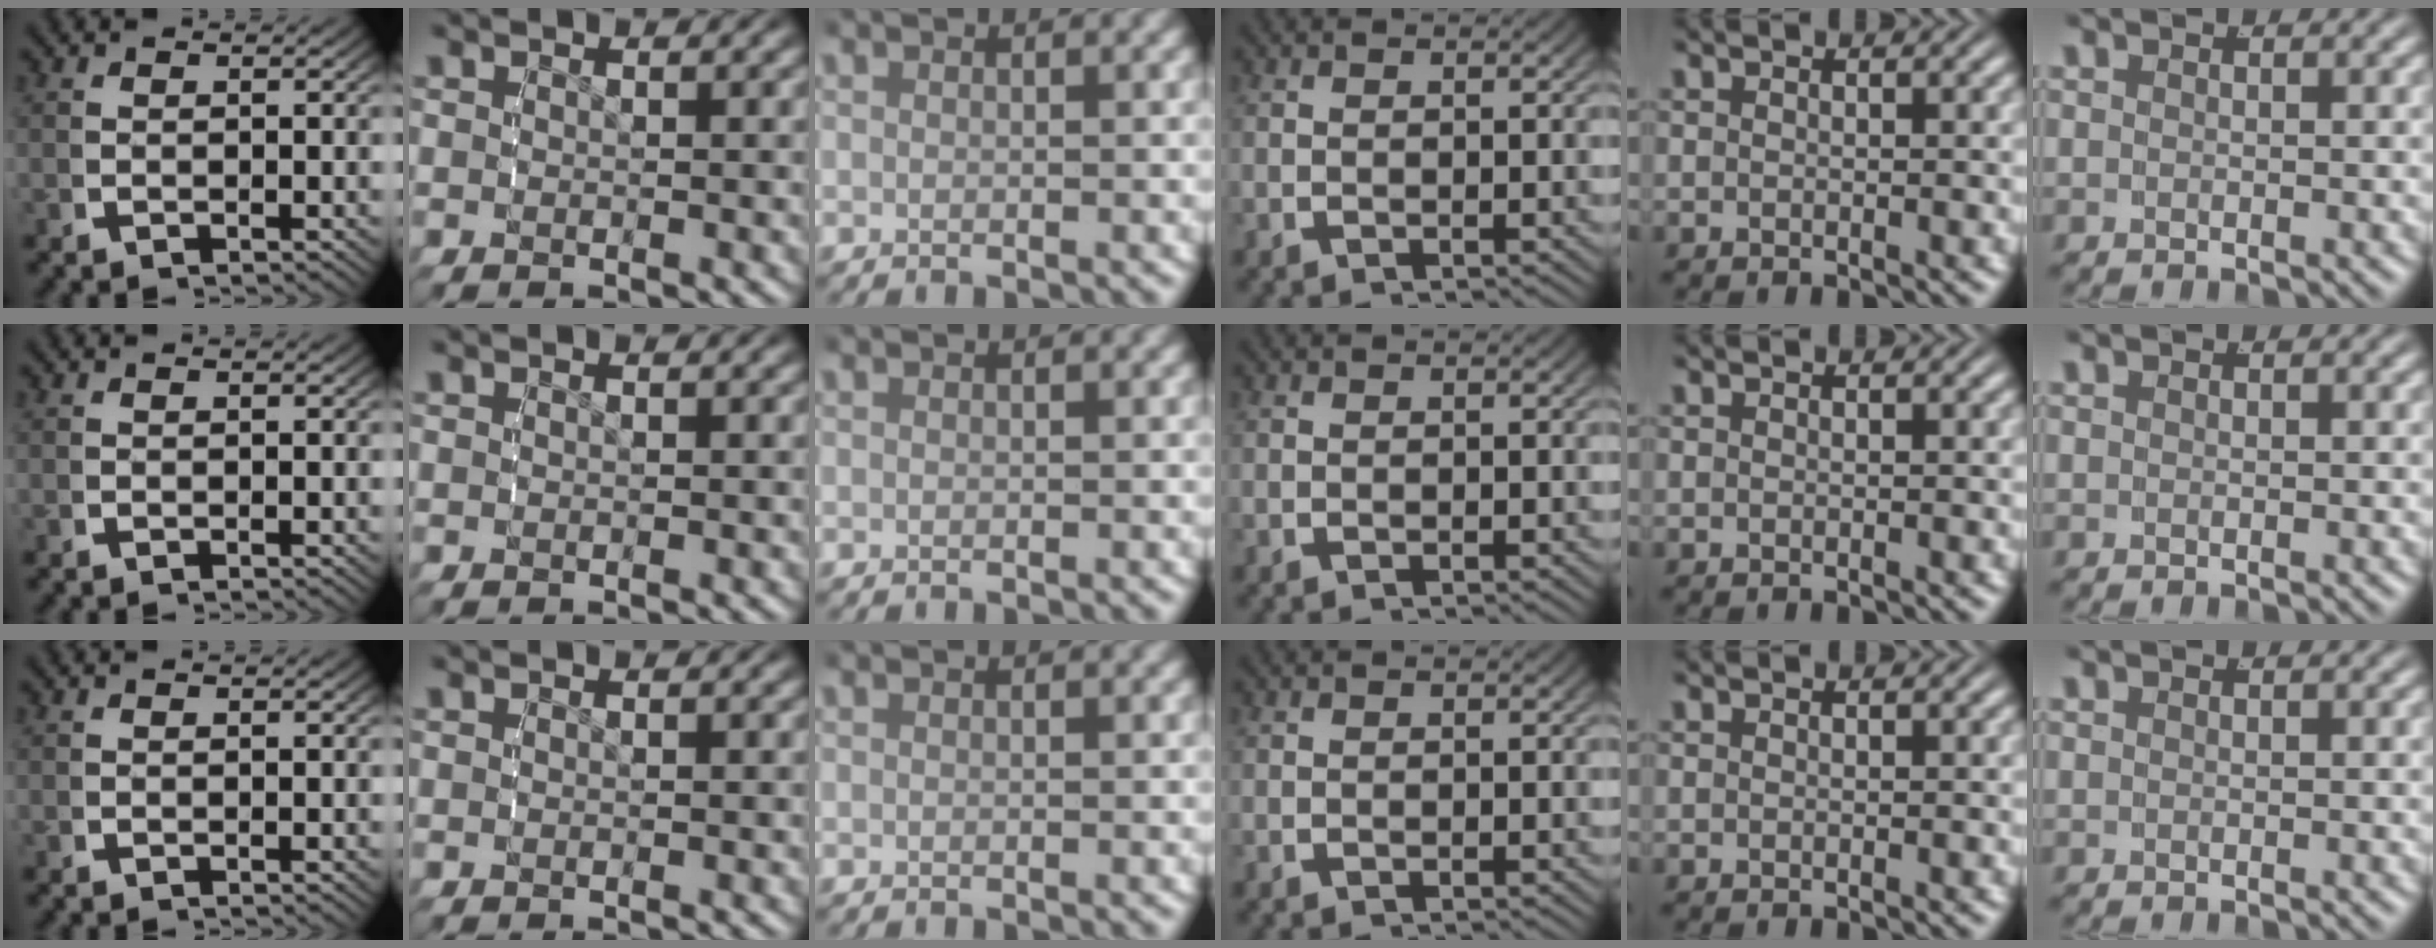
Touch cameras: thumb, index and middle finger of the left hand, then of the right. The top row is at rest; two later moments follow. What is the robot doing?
{"motion": "reach", "object": "markers"}